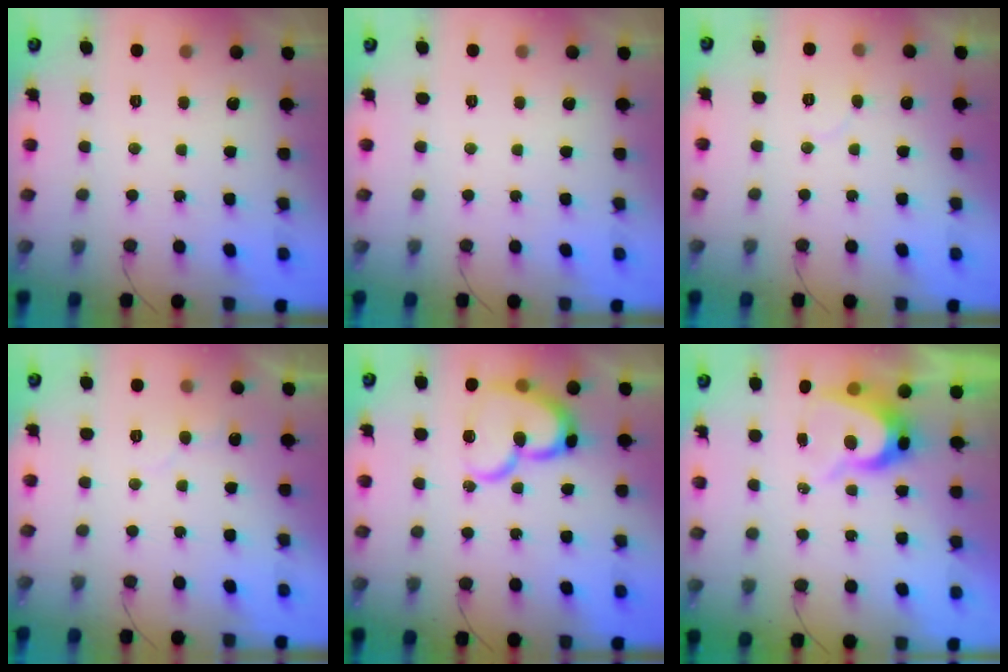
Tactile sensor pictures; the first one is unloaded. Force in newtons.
{"total": 0.0}
{"total": 4.4, "press": 4.4, "slide": 0.4}
{"total": 4.3, "press": 4.2, "slide": 0.4}
{"total": 16.3, "press": 16.3, "slide": 1.4}
{"total": 7.6, "press": 7.6, "slide": 0.8}